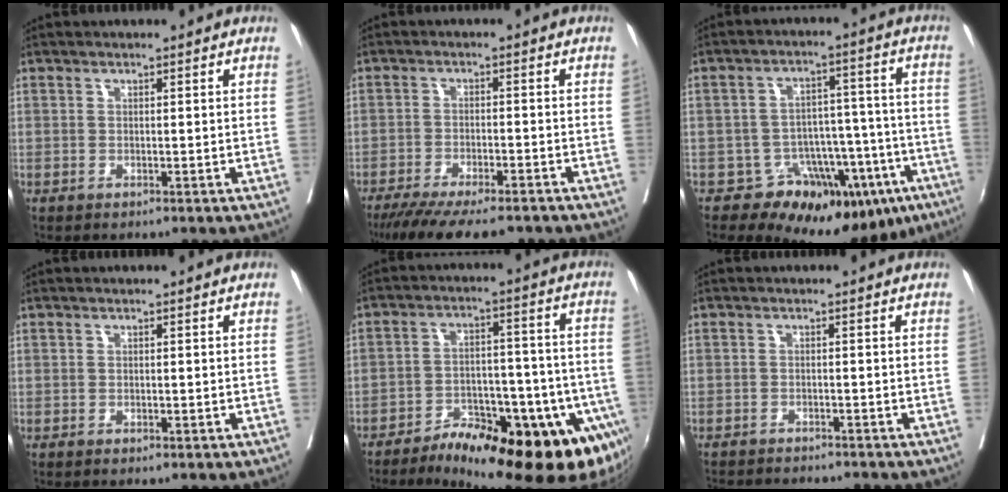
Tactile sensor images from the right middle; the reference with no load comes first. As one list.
[{"total": 13.0, "force": [-10.5, 3.0, 7.1], "torque": [-0.115, -0.025, -0.160]}, {"total": 13.3, "force": [-8.7, 7.0, 7.2], "torque": [-0.054, 0.063, -0.117]}, {"total": 0.6, "force": [-0.3, 0.2, 0.5], "torque": [-0.009, -0.001, -0.001]}, {"total": 20.7, "force": [-13.6, 5.7, 14.5], "torque": [-0.129, 0.015, -0.187]}, {"total": 8.9, "force": [-8.4, 1.2, 2.7], "torque": [-0.036, -0.008, -0.115]}]